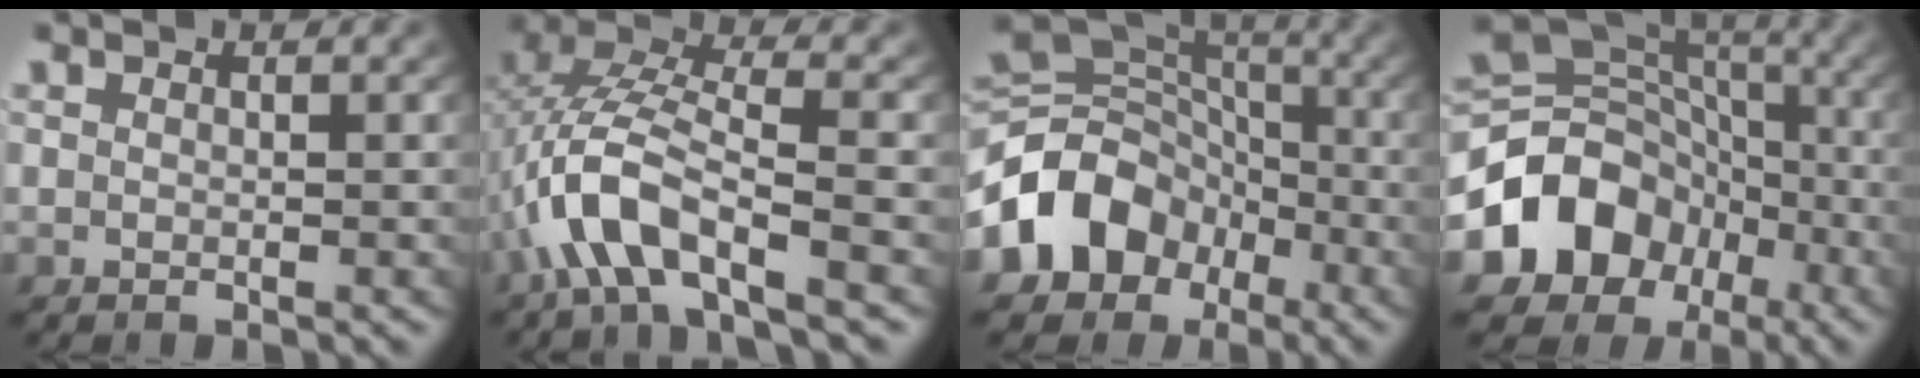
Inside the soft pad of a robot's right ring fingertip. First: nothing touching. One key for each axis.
{"total": 6.9, "fx": -0.9, "fy": 4.3, "fz": 5.4, "tx": -0.144, "ty": -0.012, "tz": -0.013}
{"total": 13.2, "fx": -3.1, "fy": 11.4, "fz": 6.1, "tx": -0.138, "ty": -0.038, "tz": -0.044}
{"total": 15.2, "fx": -4.0, "fy": 12.9, "fz": 6.9, "tx": -0.142, "ty": -0.046, "tz": -0.055}